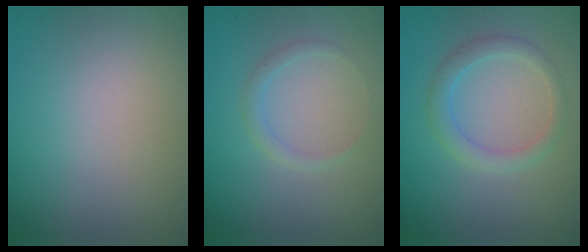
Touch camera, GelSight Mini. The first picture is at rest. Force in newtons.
{"total": 1.1, "press": 1.1, "slide": 0.1}
{"total": 2.3, "press": 2.3, "slide": 0.1}